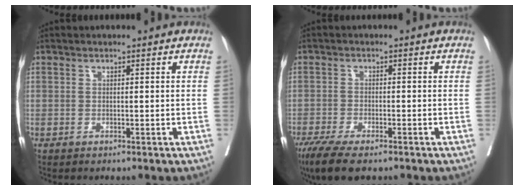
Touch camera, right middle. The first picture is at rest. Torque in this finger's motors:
{"motor_torque": [0.86, -0.74, 0.36, 0.09]}